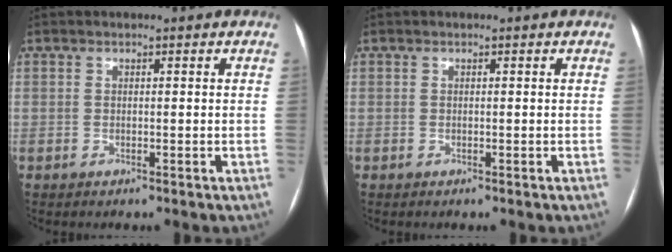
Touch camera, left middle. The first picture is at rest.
{"total": 0.0}